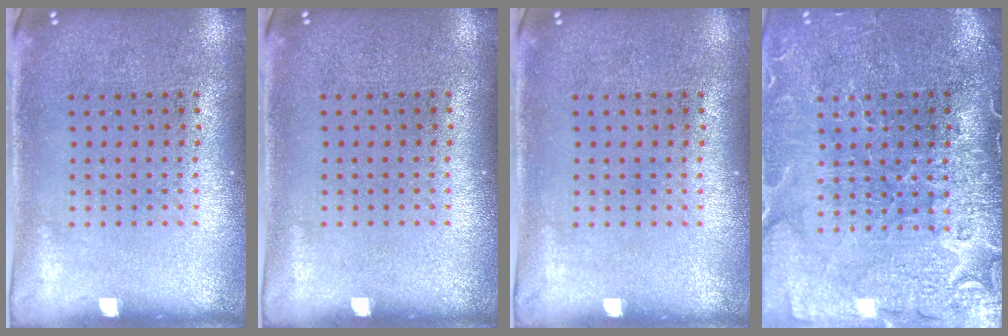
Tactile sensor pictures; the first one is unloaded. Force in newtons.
{"total": 0.0}
{"total": 0.0}
{"total": 3.9, "press": 3.6, "slide": 1.5}